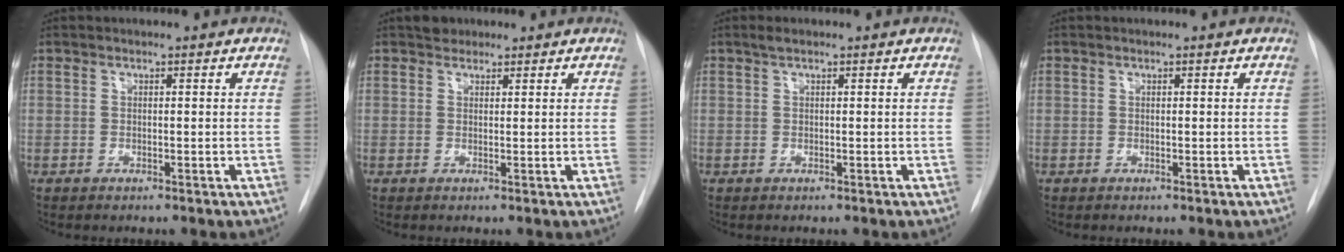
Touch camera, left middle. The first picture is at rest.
{"total": 1.8, "force": [1.4, 1.1, 0.2], "torque": [-0.003, 0.005, 0.018]}
{"total": 0.9, "force": [0.7, 0.2, 0.6], "torque": [-0.017, 0.009, 0.013]}
{"total": 0.0}